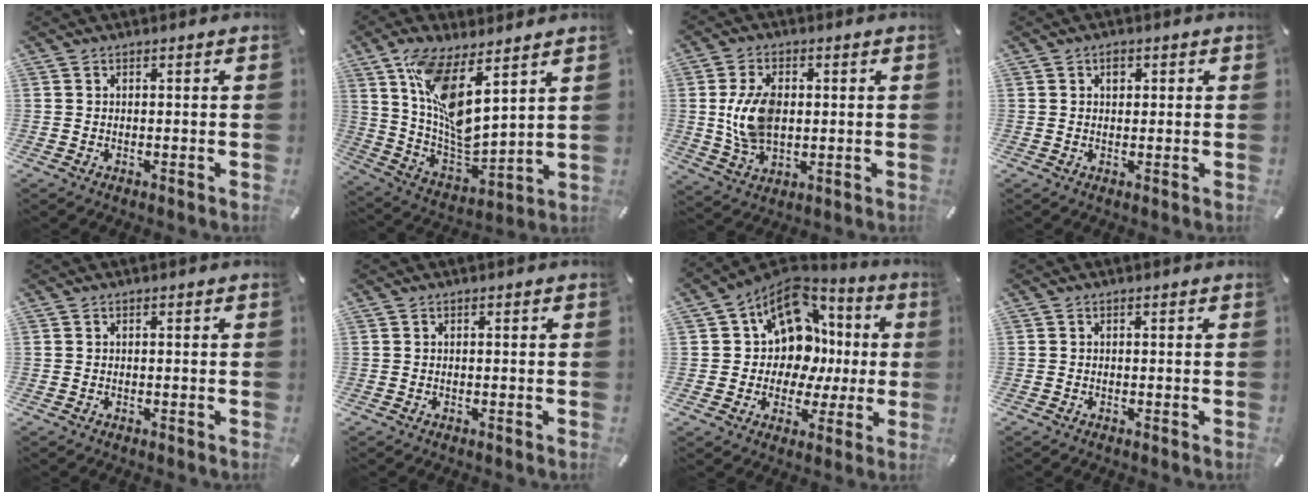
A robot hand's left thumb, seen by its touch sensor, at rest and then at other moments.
{"total": 14.3, "force": [8.4, 5.1, 10.4], "torque": [-0.222, -0.060, 0.151]}
{"total": 10.9, "force": [1.0, 7.1, 8.1], "torque": [-0.176, 0.002, 0.019]}
{"total": 1.8, "force": [0.7, 1.3, 1.0], "torque": [-0.005, -0.002, 0.008]}
{"total": 0.0}
{"total": 0.0}
{"total": 13.4, "force": [4.3, 11.1, 6.1], "torque": [-0.102, -0.044, 0.087]}
{"total": 0.0}